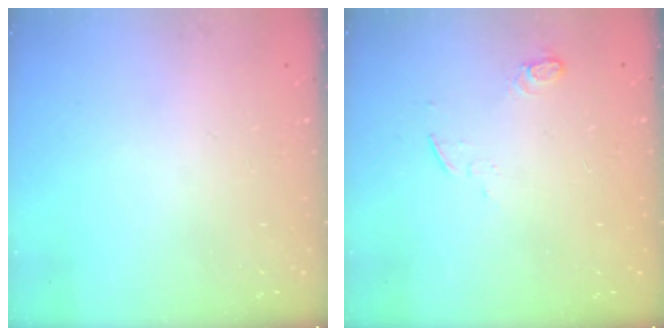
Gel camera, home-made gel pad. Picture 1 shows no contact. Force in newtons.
{"total": 4.8, "press": 4.8, "slide": 0.8}